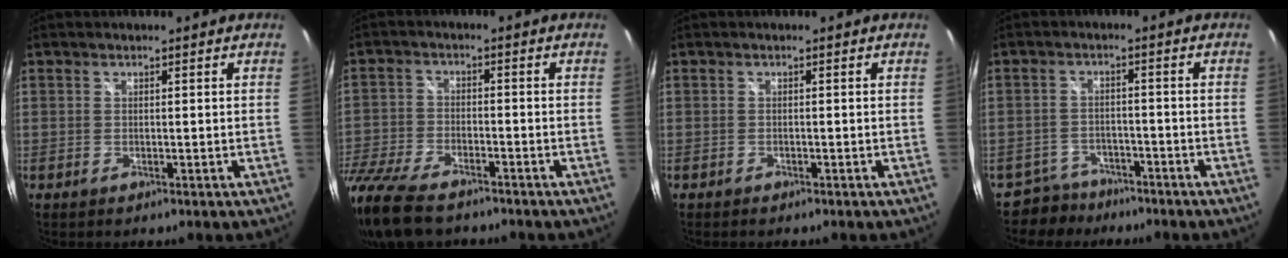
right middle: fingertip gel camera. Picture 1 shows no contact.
{"total": 16.9, "force": [-13.1, 6.6, 8.6], "torque": [-0.219, -0.036, -0.243]}
{"total": 0.9, "force": [-0.8, 0.3, 0.2], "torque": [-0.008, -0.003, -0.014]}
{"total": 5.2, "force": [-4.2, 3.1, -0.2], "torque": [-0.013, 0.012, -0.071]}